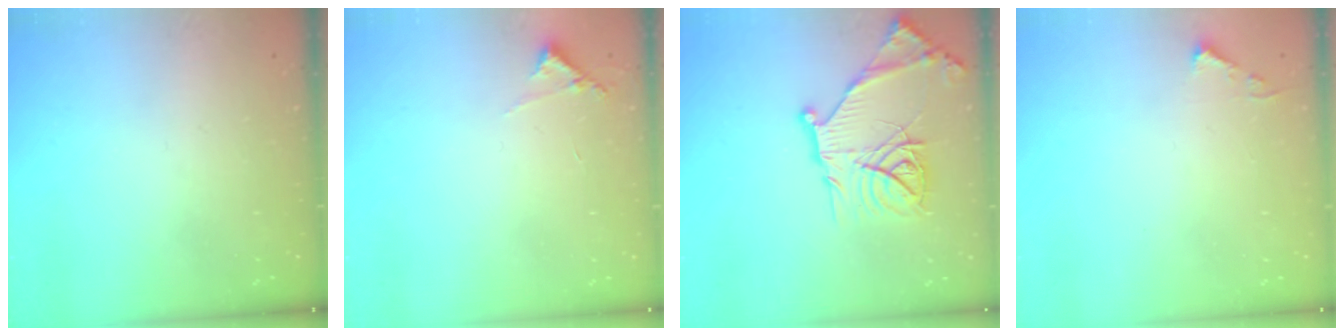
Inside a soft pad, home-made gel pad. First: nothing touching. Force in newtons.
{"total": 4.3, "press": 4.3, "slide": 0.2}
{"total": 20.2, "press": 20.1, "slide": 1.9}
{"total": 3.5, "press": 3.5, "slide": 0.4}